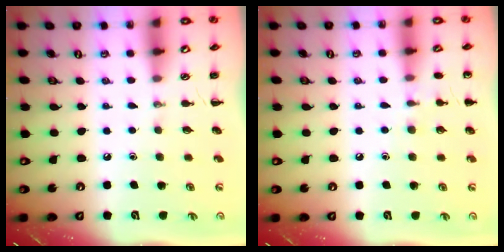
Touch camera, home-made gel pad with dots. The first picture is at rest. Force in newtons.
{"total": 5.9, "press": 5.7, "slide": 1.7}